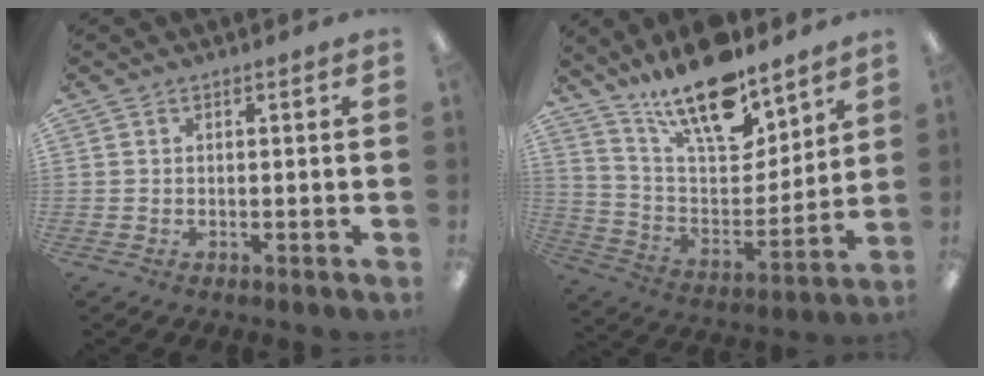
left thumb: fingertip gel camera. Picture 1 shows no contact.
{"total": 19.5, "force": [15.0, 6.6, 10.6], "torque": [-0.187, -0.099, 0.259]}